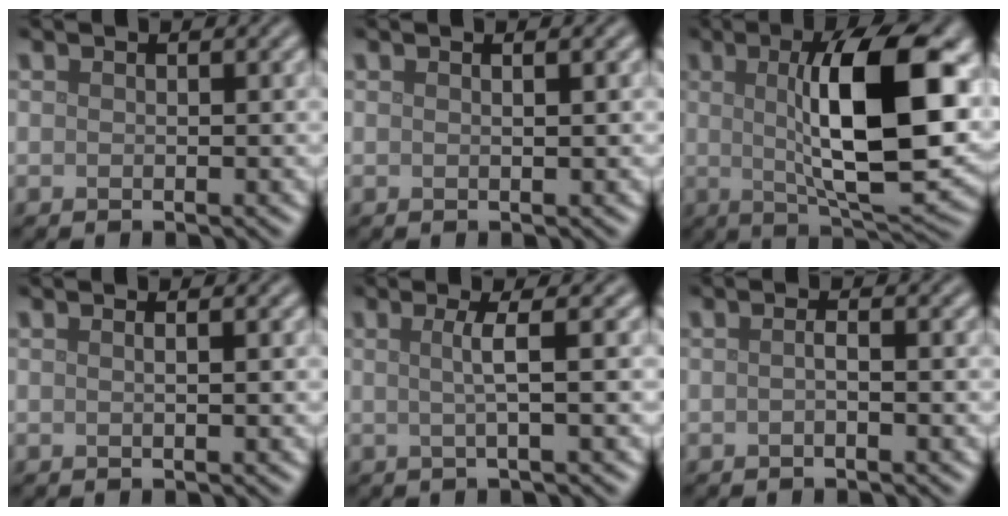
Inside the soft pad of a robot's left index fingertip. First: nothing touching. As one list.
[{"total": 0.7, "force": [0.3, 0.2, 0.5], "torque": [-0.002, 0.003, 0.002]}, {"total": 12.8, "force": [1.8, 3.7, 12.1], "torque": [-0.171, 0.003, 0.030]}, {"total": 0.8, "force": [0.2, 0.3, 0.7], "torque": [-0.007, 0.001, -0.005]}, {"total": 2.4, "force": [0.2, 0.5, 2.4], "torque": [-0.041, 0.005, -0.004]}, {"total": 0.8, "force": [-0.2, 0.1, 0.8], "torque": [-0.014, 0.001, -0.005]}]